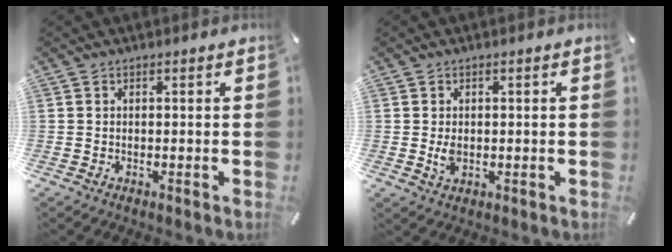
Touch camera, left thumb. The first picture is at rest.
{"total": 2.3, "force": [-0.1, 1.6, 1.6], "torque": [-0.030, -0.004, -0.004]}